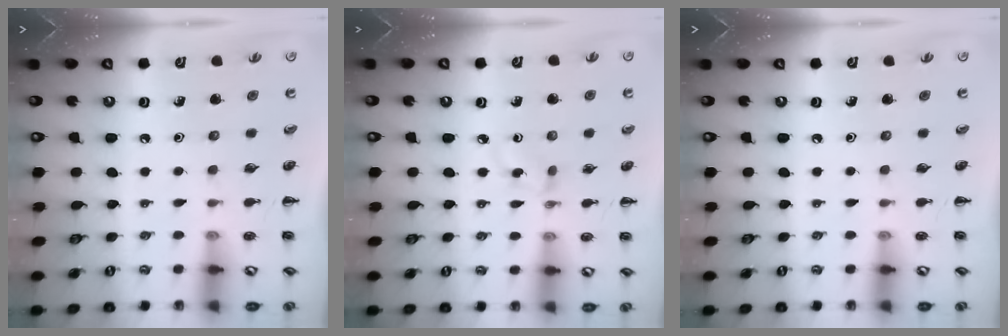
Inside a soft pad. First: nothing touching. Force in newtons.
{"total": 2.8, "press": 2.6, "slide": 1.1}
{"total": 0.0}